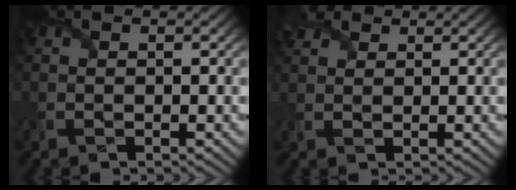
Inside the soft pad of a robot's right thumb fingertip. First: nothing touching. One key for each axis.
{"total": 2.6, "fx": 2.0, "fy": 1.3, "fz": 1.0, "tx": -0.027, "ty": 0.011, "tz": 0.041}